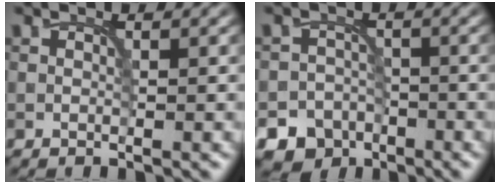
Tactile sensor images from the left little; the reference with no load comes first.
{"total": 6.1, "force": [-4.3, 4.3, 0.7], "torque": [0.015, -0.010, -0.070]}